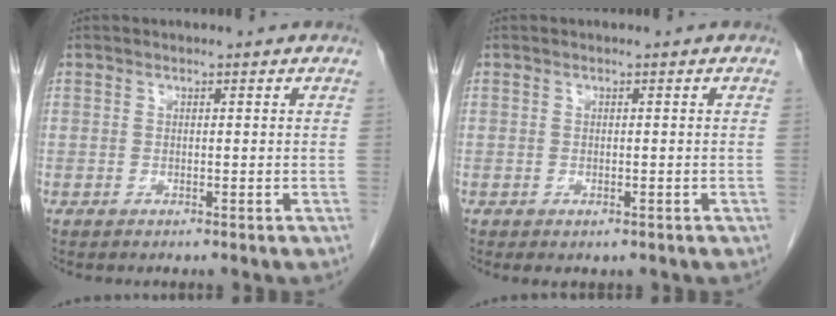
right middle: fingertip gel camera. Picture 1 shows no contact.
{"total": 1.3, "force": [-0.7, 0.8, 0.7], "torque": [-0.011, -0.001, -0.003]}